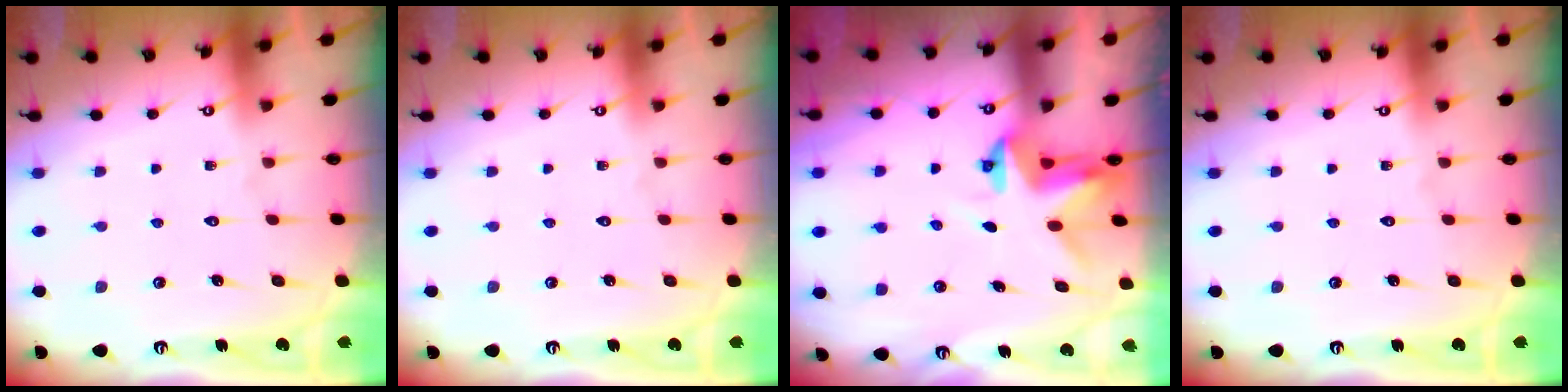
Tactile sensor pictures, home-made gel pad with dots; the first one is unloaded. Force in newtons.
{"total": 0.0}
{"total": 3.8, "press": 3.8, "slide": 0.2}
{"total": 0.0}